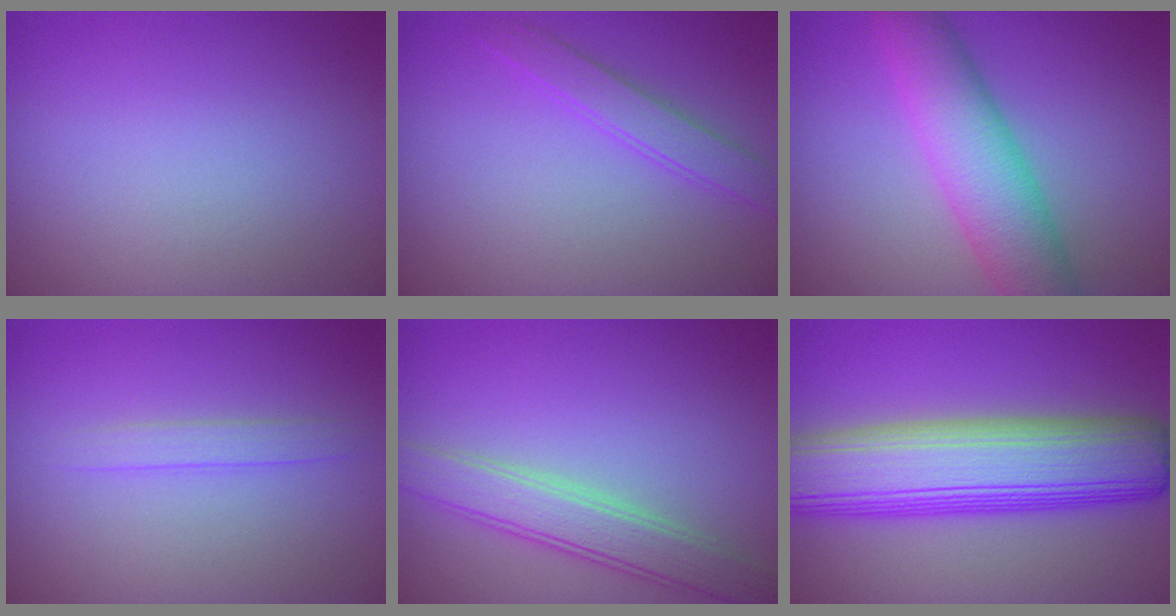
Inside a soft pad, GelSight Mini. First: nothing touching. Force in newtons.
{"total": 2.2, "press": 2.1, "slide": 0.2}
{"total": 6.9, "press": 6.9, "slide": 0.3}
{"total": 1.2, "press": 1.2, "slide": 0.0}
{"total": 3.9, "press": 3.9, "slide": 0.1}
{"total": 11.1, "press": 11.1, "slide": 0.6}